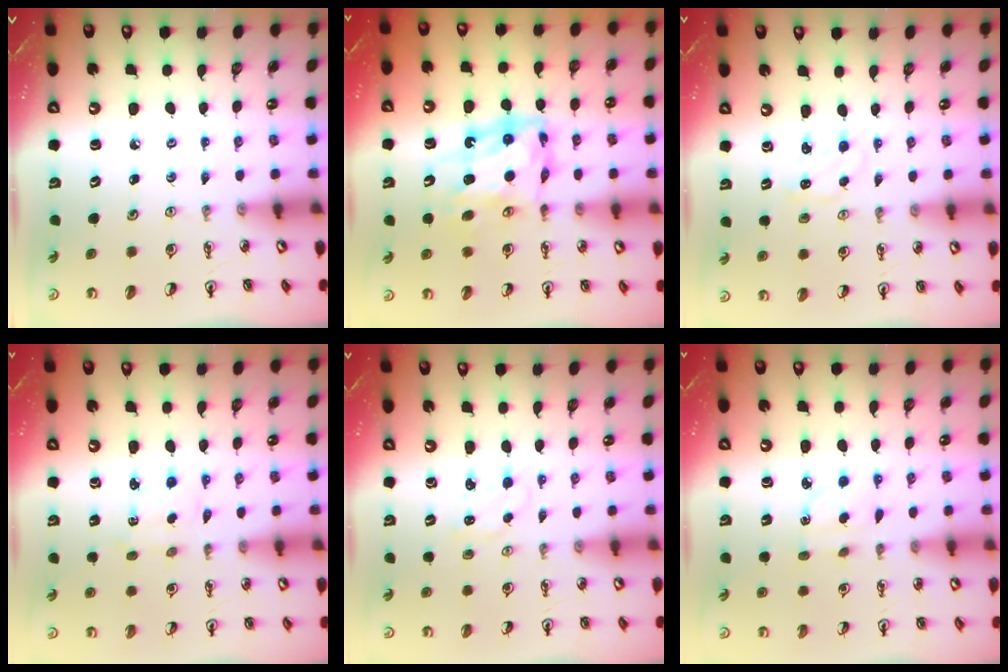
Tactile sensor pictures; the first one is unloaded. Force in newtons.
{"total": 10.2, "press": 10.2, "slide": 0.9}
{"total": 1.1, "press": 1.1, "slide": 0.2}
{"total": 1.7, "press": 1.5, "slide": 0.8}
{"total": 1.5, "press": 1.5, "slide": 0.2}
{"total": 2.3, "press": 2.1, "slide": 0.8}